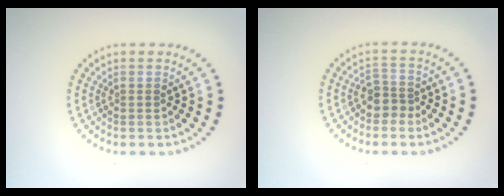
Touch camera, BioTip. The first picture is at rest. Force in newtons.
{"total": 2.0, "press": 1.6, "slide": 1.1}